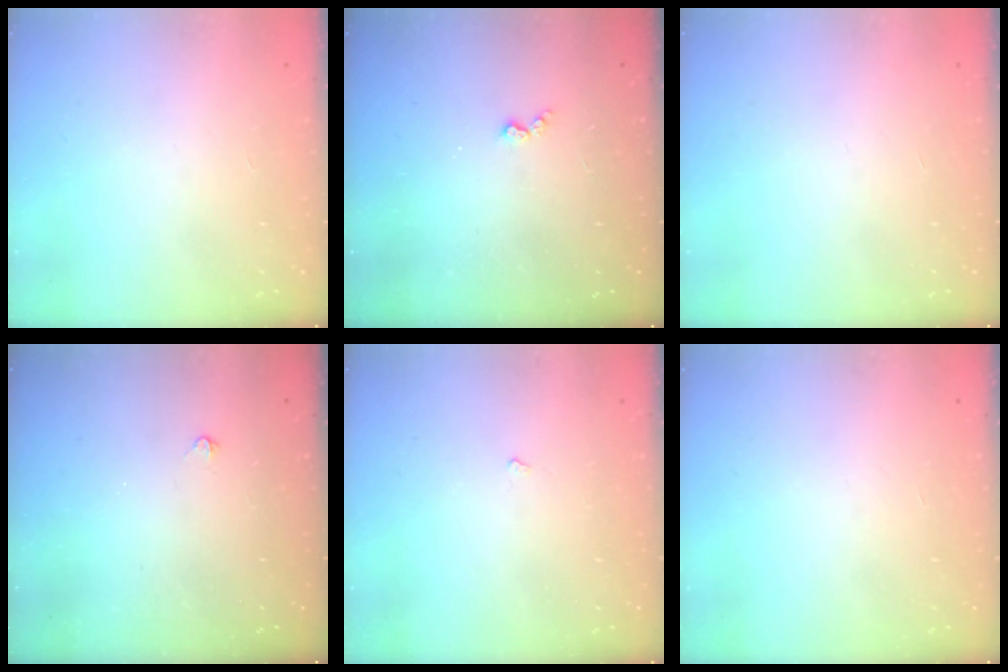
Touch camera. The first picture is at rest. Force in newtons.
{"total": 2.9, "press": 2.9, "slide": 0.5}
{"total": 0.0}
{"total": 2.4, "press": 2.4, "slide": 0.5}
{"total": 2.2, "press": 2.1, "slide": 0.4}
{"total": 0.0}